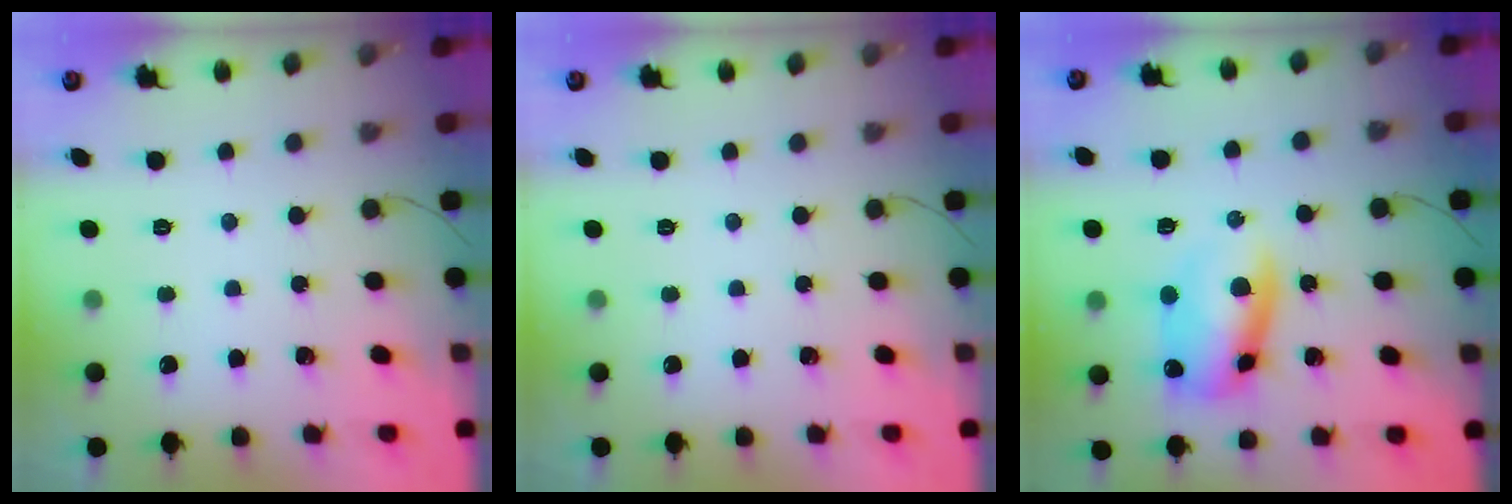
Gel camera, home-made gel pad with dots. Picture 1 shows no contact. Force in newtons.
{"total": 0.0}
{"total": 11.1, "press": 11.0, "slide": 1.4}